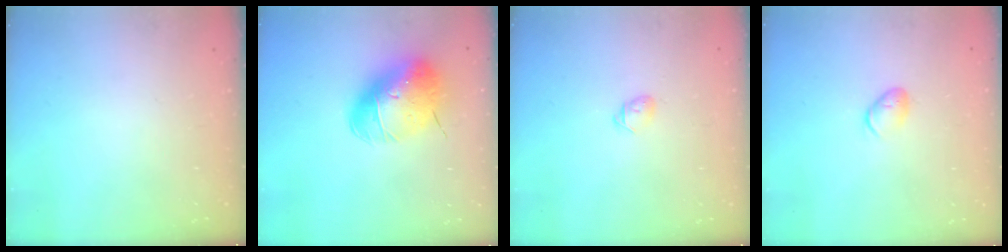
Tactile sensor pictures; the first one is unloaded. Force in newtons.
{"total": 15.3, "press": 15.1, "slide": 2.5}
{"total": 4.0, "press": 3.9, "slide": 1.1}
{"total": 5.6, "press": 5.5, "slide": 0.9}